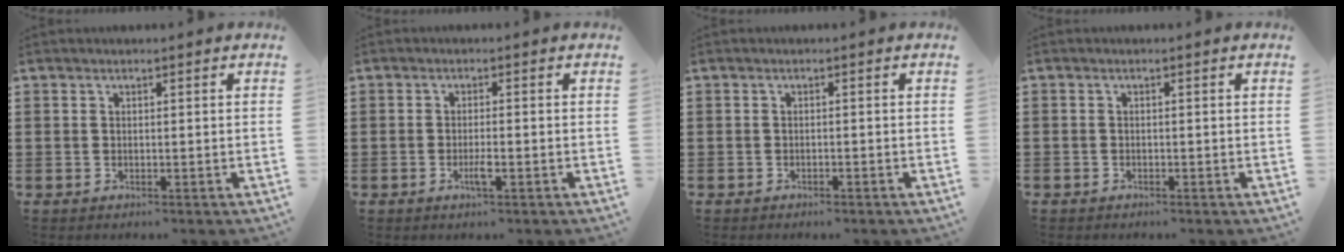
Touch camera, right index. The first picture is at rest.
{"total": 2.3, "force": [-0.9, 0.2, 2.1], "torque": [-0.044, -0.003, -0.020]}
{"total": 0.7, "force": [-0.7, 0.1, 0.2], "torque": [-0.005, -0.002, -0.015]}
{"total": 0.7, "force": [-0.6, 0.2, 0.1], "torque": [-0.004, 0.000, -0.013]}